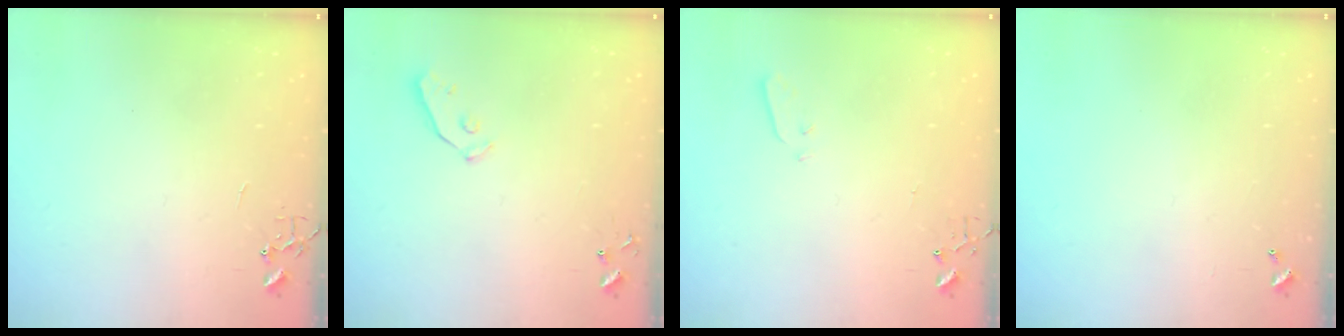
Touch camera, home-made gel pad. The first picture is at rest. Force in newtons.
{"total": 3.9, "press": 3.9, "slide": 0.3}
{"total": 2.9, "press": 2.8, "slide": 0.7}
{"total": 0.0}